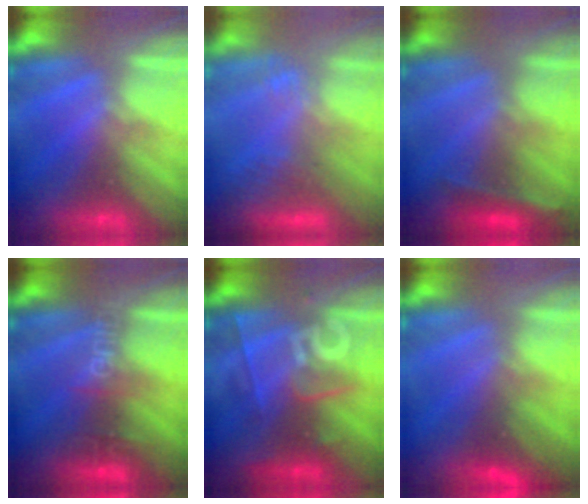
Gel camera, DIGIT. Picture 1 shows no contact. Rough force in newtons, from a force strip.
{"total": 3.0}
{"total": 2.4}
{"total": 2.8}
{"total": 2.5}
{"total": 7.7}